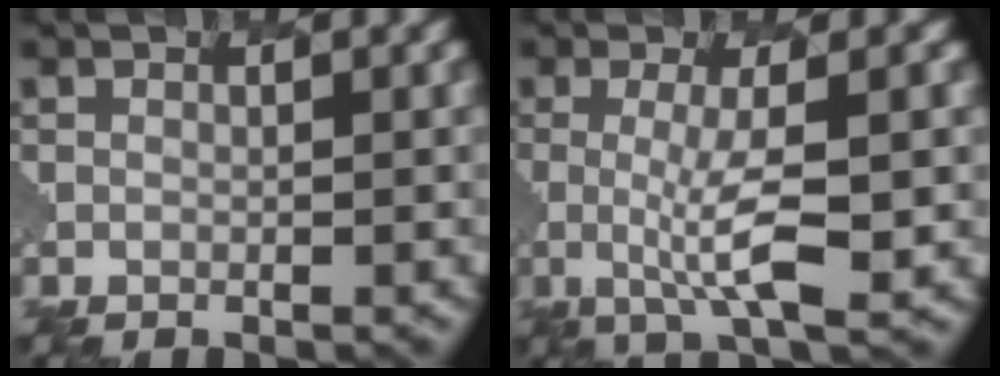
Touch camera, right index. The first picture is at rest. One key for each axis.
{"total": 2.6, "fx": 0.4, "fy": -0.8, "fz": 2.4, "tx": -0.069, "ty": 0.015, "tz": -0.026}